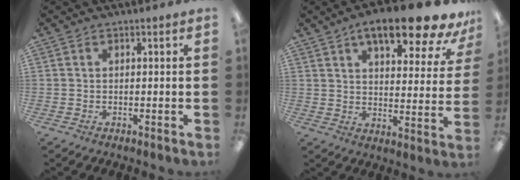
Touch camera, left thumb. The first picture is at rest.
{"total": 14.8, "force": [10.8, 4.3, 9.3], "torque": [-0.126, -0.065, 0.174]}